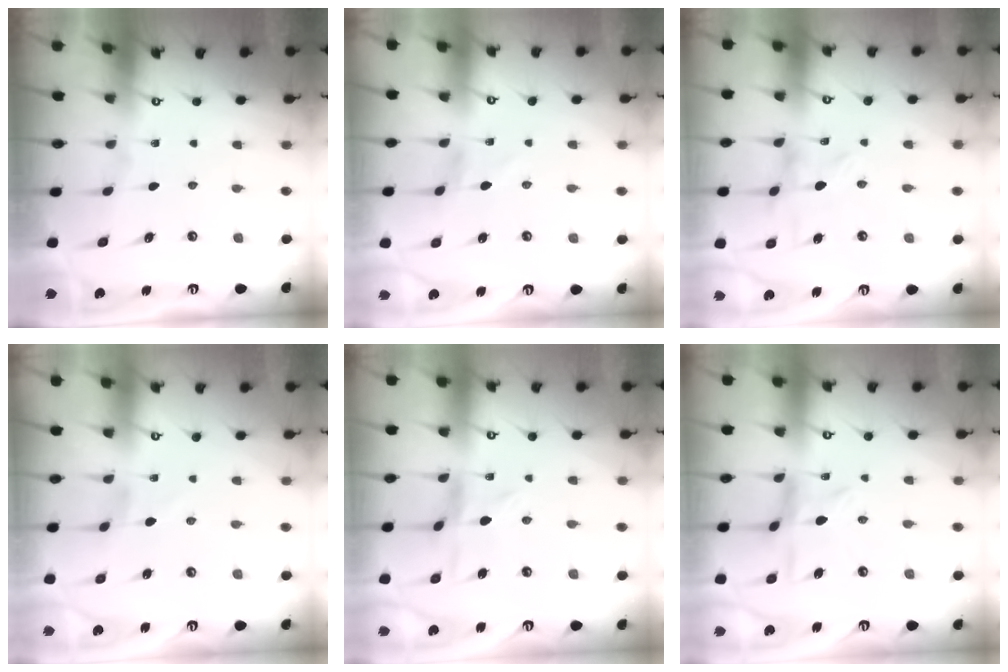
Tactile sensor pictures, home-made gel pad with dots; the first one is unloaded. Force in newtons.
{"total": 1.0, "press": 1.0, "slide": 0.1}
{"total": 0.0}
{"total": 1.3, "press": 1.3, "slide": 0.1}
{"total": 0.9, "press": 0.8, "slide": 0.3}
{"total": 4.8, "press": 4.8, "slide": 0.5}